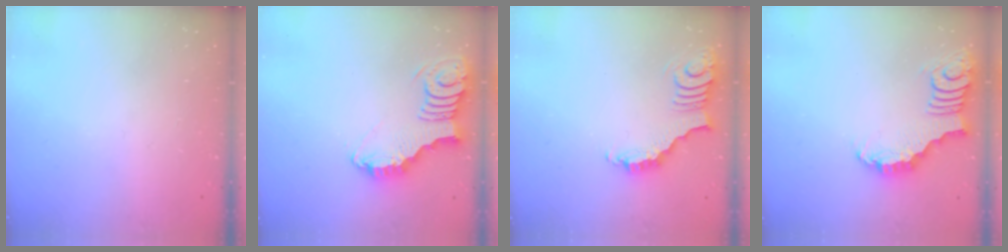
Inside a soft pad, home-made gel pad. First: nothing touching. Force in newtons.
{"total": 4.3, "press": 4.2, "slide": 0.4}
{"total": 3.8, "press": 3.8, "slide": 0.6}
{"total": 2.8, "press": 2.7, "slide": 0.5}